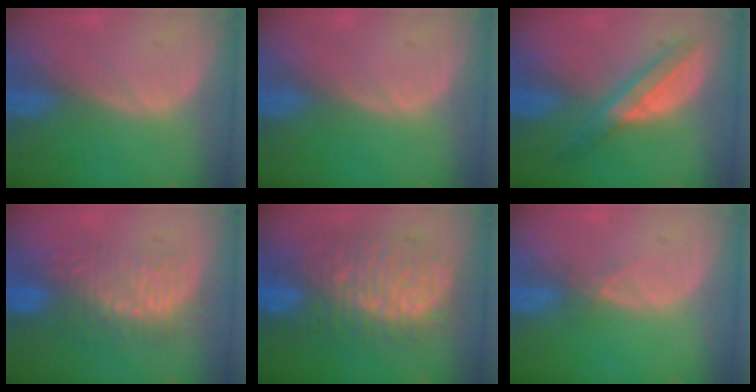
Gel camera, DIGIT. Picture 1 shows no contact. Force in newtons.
{"total": 0.0}
{"total": 5.8, "press": 5.8, "slide": 0.1}
{"total": 8.8, "press": 8.4, "slide": 2.4}
{"total": 12.3, "press": 12.2, "slide": 1.5}
{"total": 1.1, "press": 1.1, "slide": 0.2}